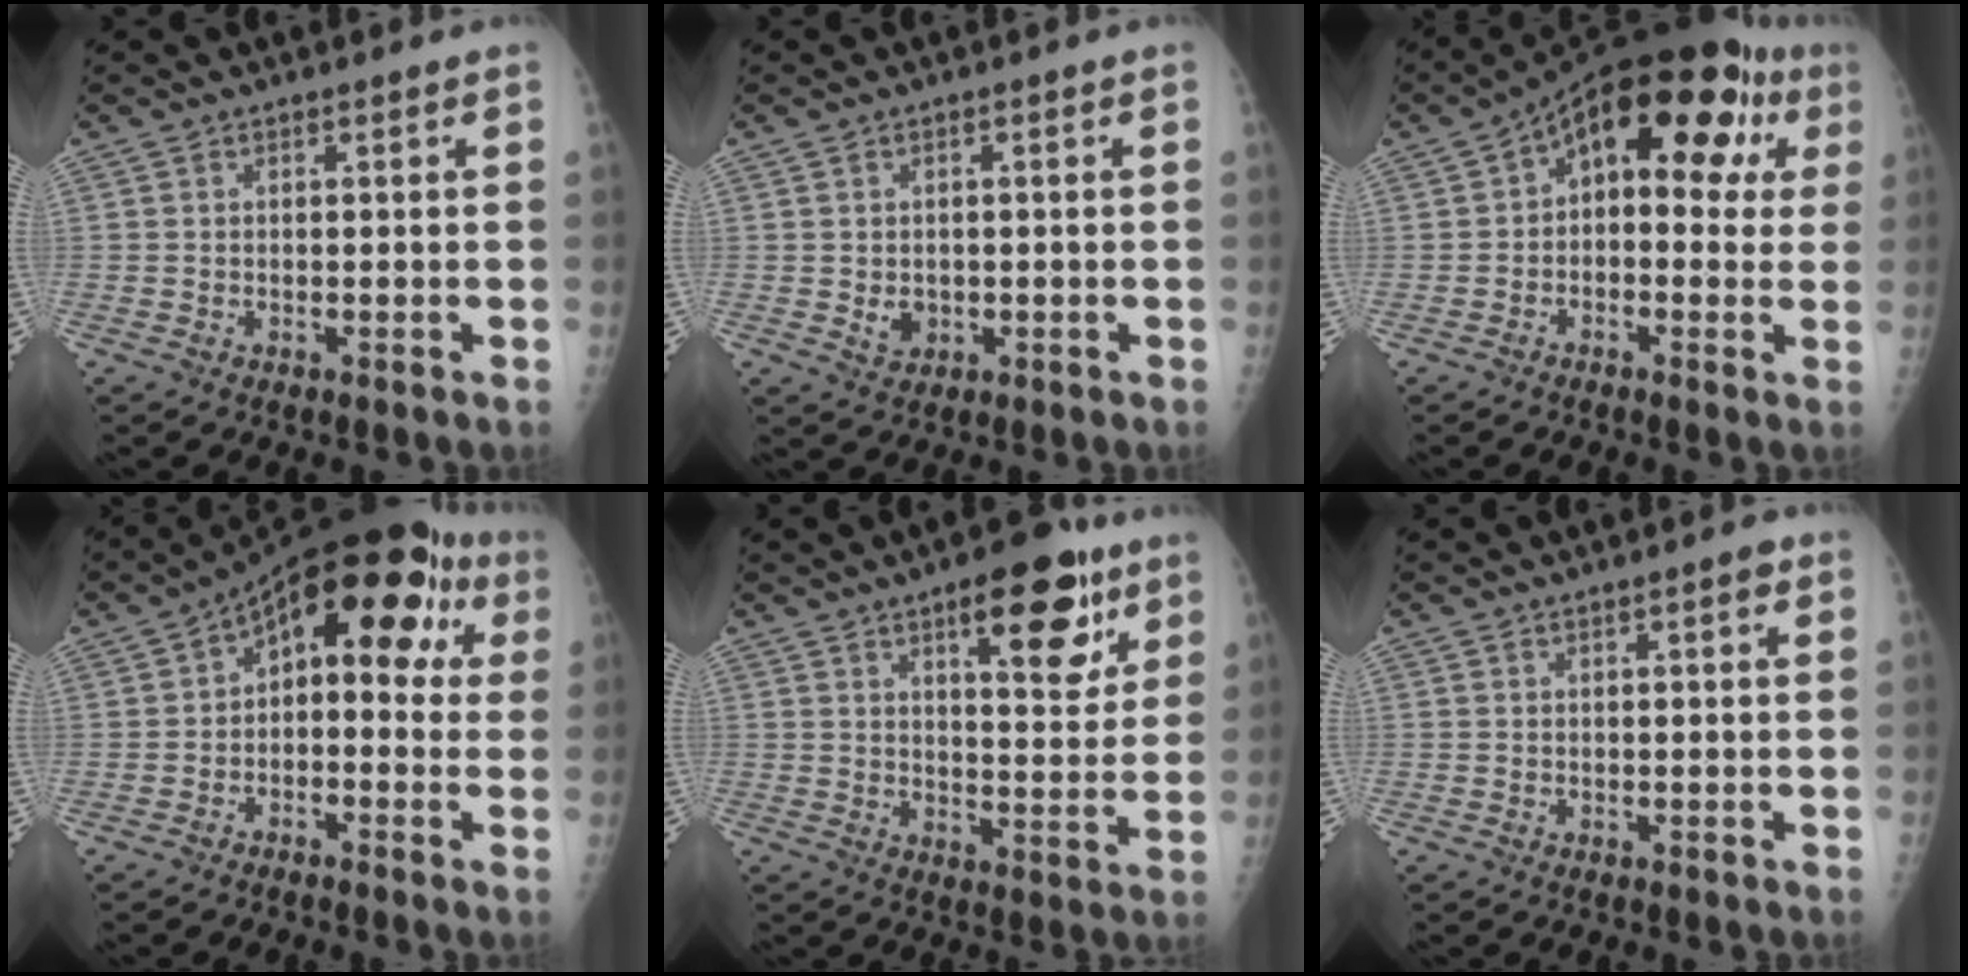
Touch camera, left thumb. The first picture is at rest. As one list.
[{"total": 2.9, "force": [-0.3, 2.4, 1.6], "torque": [-0.015, 0.000, 0.004]}, {"total": 17.4, "force": [4.6, 9.5, 13.9], "torque": [-0.138, 0.035, 0.046]}, {"total": 15.0, "force": [3.3, 8.0, 12.2], "torque": [-0.116, 0.048, 0.031]}, {"total": 14.1, "force": [7.6, 5.2, 10.7], "torque": [-0.109, -0.034, 0.103]}, {"total": 1.9, "force": [0.9, 0.4, 1.6], "torque": [-0.021, 0.000, 0.010]}]